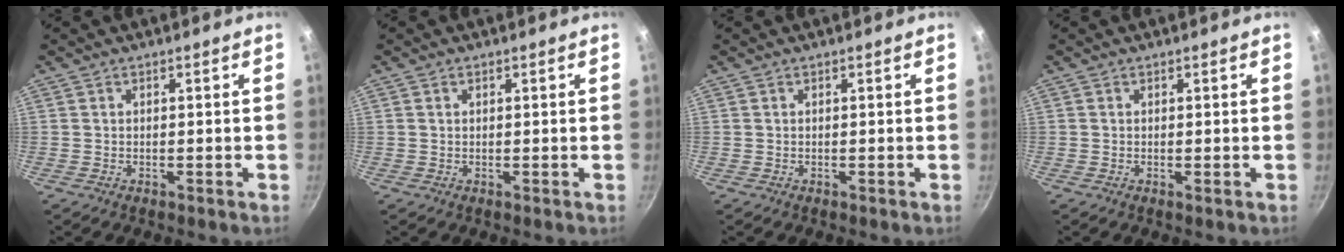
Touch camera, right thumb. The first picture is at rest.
{"total": 0.7, "force": [0.3, 0.5, 0.4], "torque": [-0.006, 0.003, 0.005]}
{"total": 0.0}
{"total": 0.0}